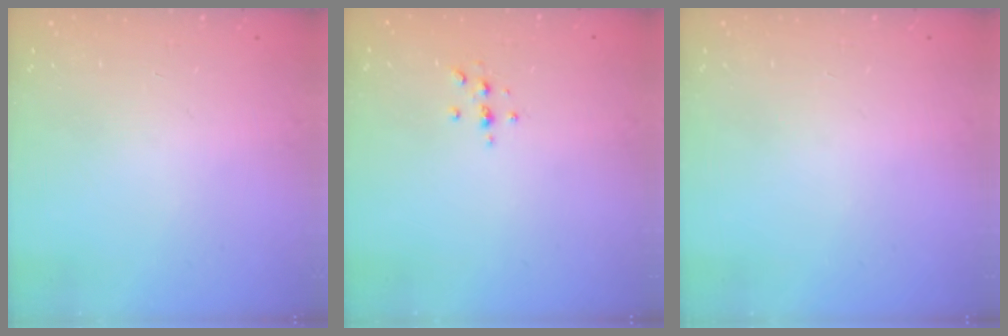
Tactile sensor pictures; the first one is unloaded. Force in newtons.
{"total": 2.8, "press": 2.7, "slide": 0.3}
{"total": 0.0}